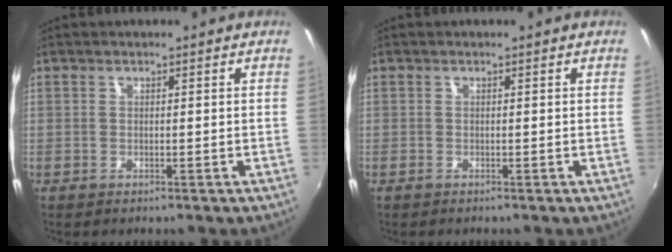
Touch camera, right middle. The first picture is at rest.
{"total": 0.0}